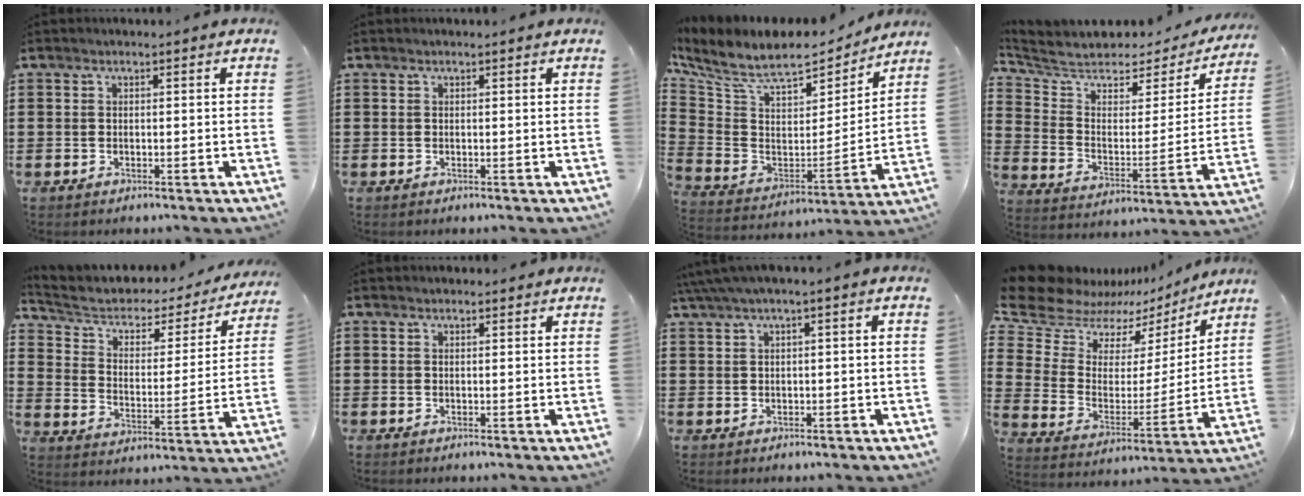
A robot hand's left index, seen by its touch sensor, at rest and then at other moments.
{"total": 0.0}
{"total": 9.4, "force": [7.6, 2.8, 4.7], "torque": [-0.128, -0.051, 0.130]}
{"total": 5.0, "force": [4.2, 2.1, 1.8], "torque": [-0.065, -0.034, 0.067]}
{"total": 4.3, "force": [2.5, 2.7, 2.3], "torque": [-0.063, -0.015, 0.035]}
{"total": 0.5, "force": [0.5, 0.2, 0.1], "torque": [-0.003, 0.001, 0.009]}
{"total": 2.1, "force": [0.3, 0.0, 2.1], "torque": [-0.043, -0.005, 0.004]}
{"total": 10.5, "force": [8.4, 5.6, 2.9], "torque": [-0.107, -0.054, 0.148]}